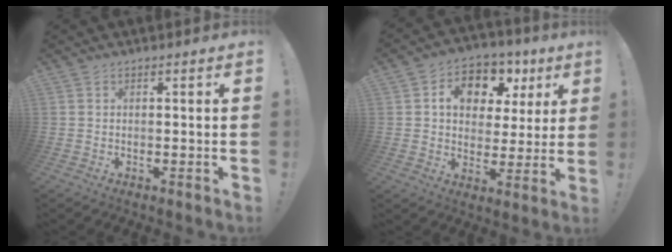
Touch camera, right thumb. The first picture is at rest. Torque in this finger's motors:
{"motor_torque": [0.70, 1.49, 0.43, -0.21, 0.01]}